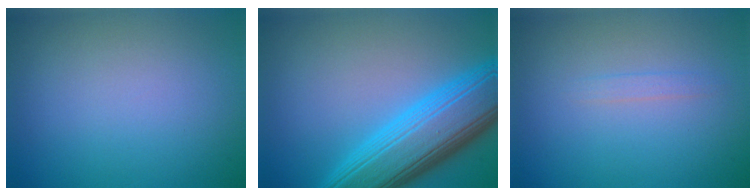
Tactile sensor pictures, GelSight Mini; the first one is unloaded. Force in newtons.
{"total": 9.7, "press": 9.7, "slide": 0.2}
{"total": 0.7, "press": 0.7, "slide": 0.0}